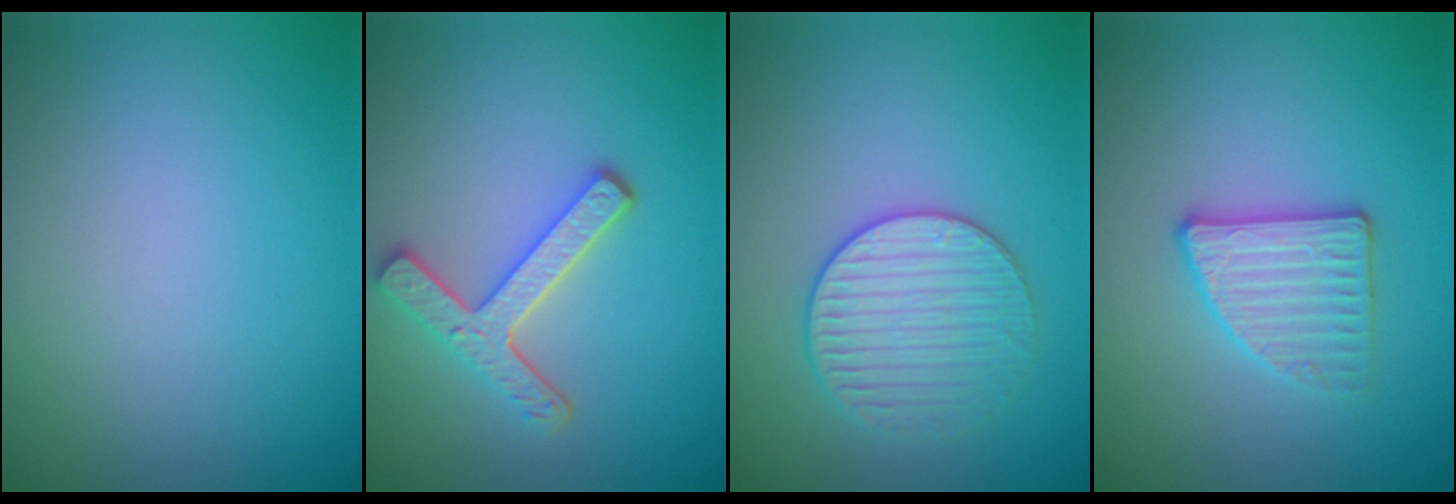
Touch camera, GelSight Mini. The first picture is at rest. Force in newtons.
{"total": 3.8, "press": 3.1, "slide": 2.2}
{"total": 3.1, "press": 3.1, "slide": 0.1}
{"total": 2.9, "press": 2.8, "slide": 0.7}